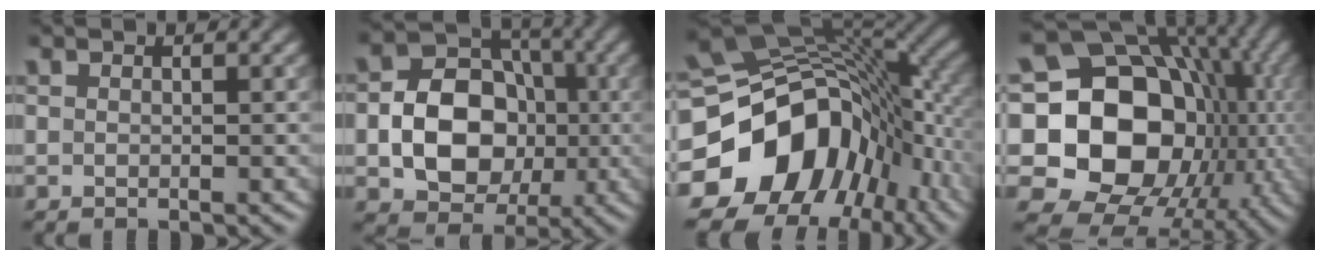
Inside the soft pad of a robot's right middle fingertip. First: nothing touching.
{"total": 8.3, "force": [-1.3, 6.4, 5.1], "torque": [-0.079, 0.003, -0.031]}
{"total": 16.7, "force": [-5.5, 12.5, 9.5], "torque": [-0.169, -0.015, -0.087]}
{"total": 19.7, "force": [-1.0, 16.0, 11.4], "torque": [-0.168, -0.006, -0.031]}